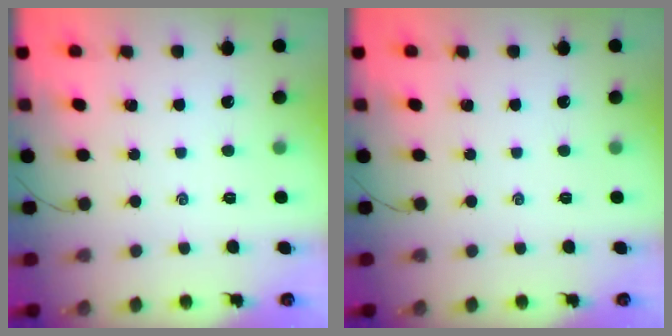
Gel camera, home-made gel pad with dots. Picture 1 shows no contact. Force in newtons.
{"total": 0.0}